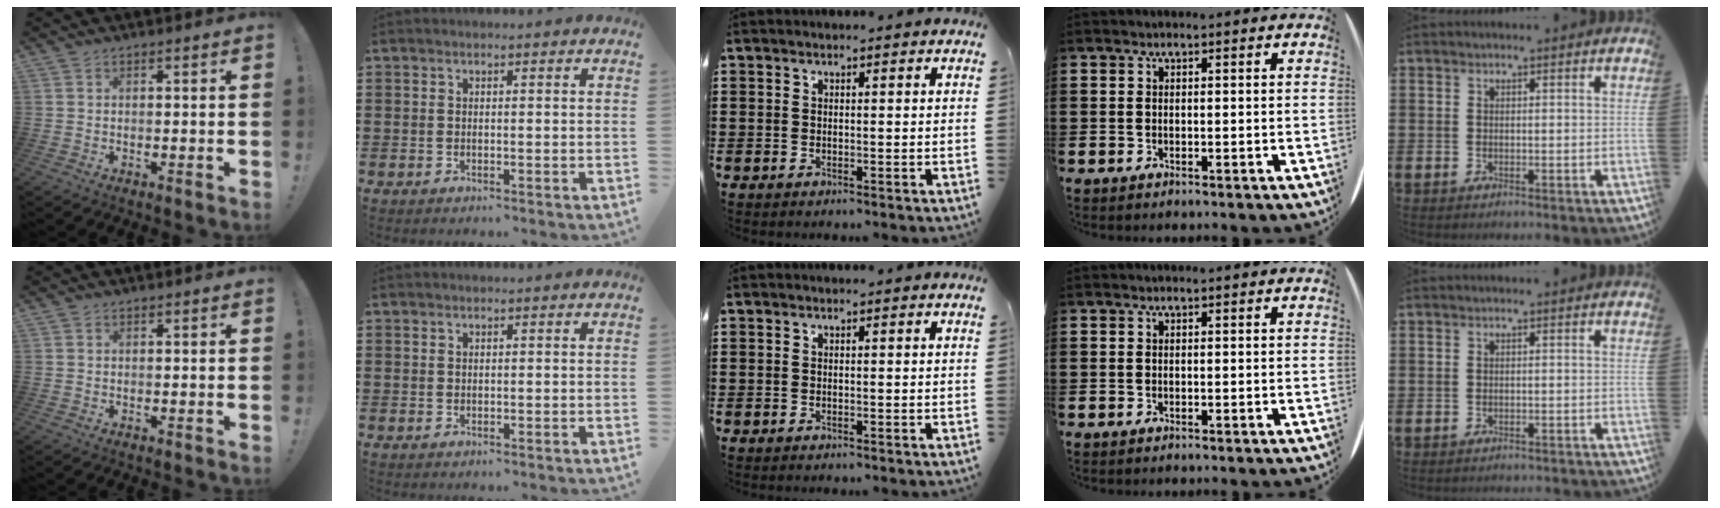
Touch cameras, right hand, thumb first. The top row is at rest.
{"index": {"total": 0.5, "force": [0.3, 0.4, 0.1], "torque": [-0.004, 0.002, 0.006]}, "little": {"total": 0.7, "force": [-0.7, 0.0, 0.0], "torque": [-0.001, -0.001, -0.014]}}